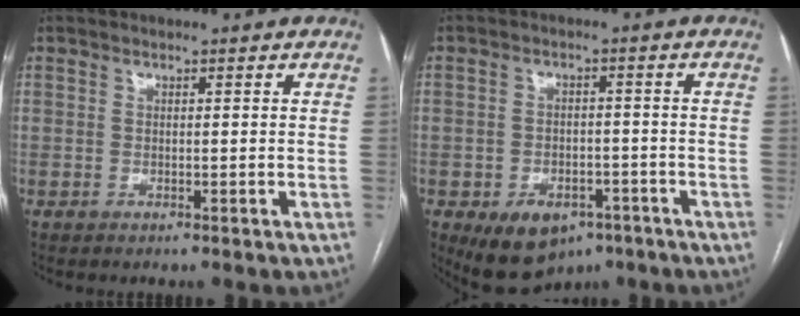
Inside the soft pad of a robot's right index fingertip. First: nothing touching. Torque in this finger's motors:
{"motor_torque": [1.04, -1.10, 0.28, 0.02]}